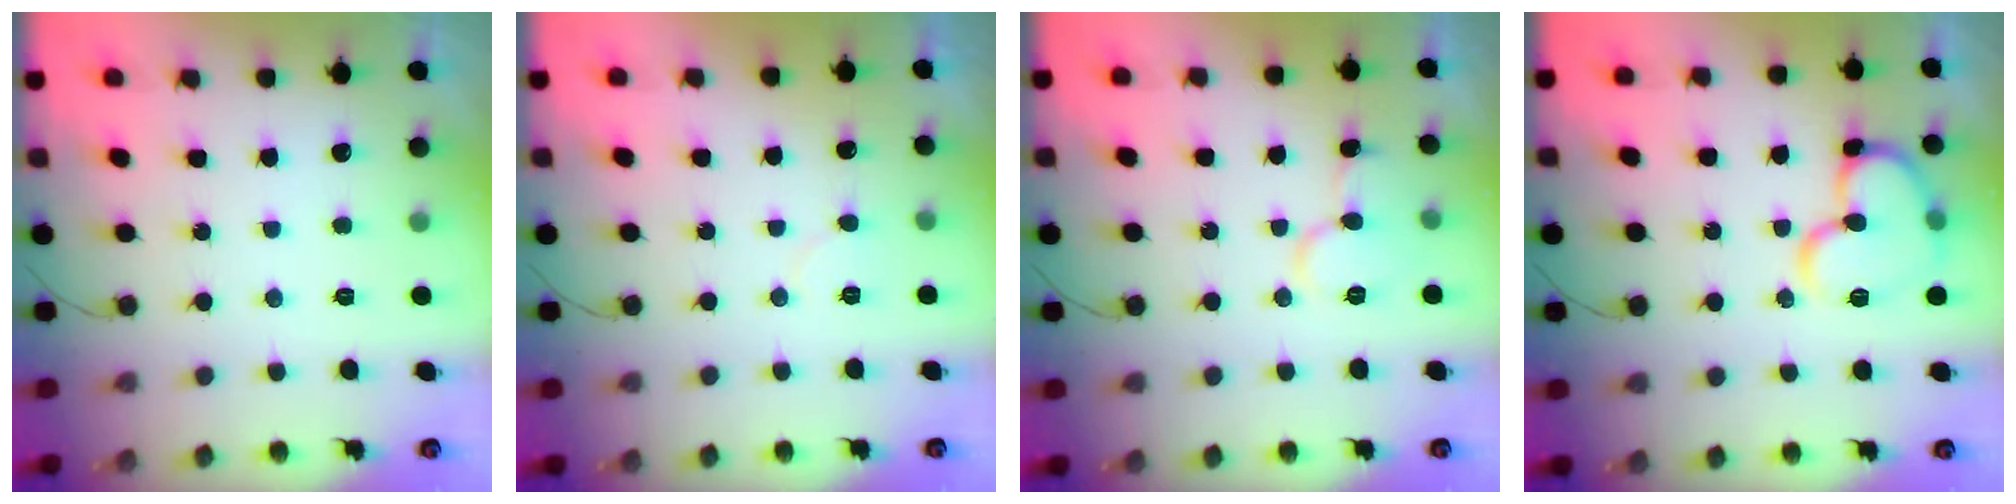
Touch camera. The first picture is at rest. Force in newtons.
{"total": 4.4, "press": 4.4, "slide": 0.4}
{"total": 9.0, "press": 8.9, "slide": 1.0}
{"total": 14.6, "press": 14.5, "slide": 1.7}